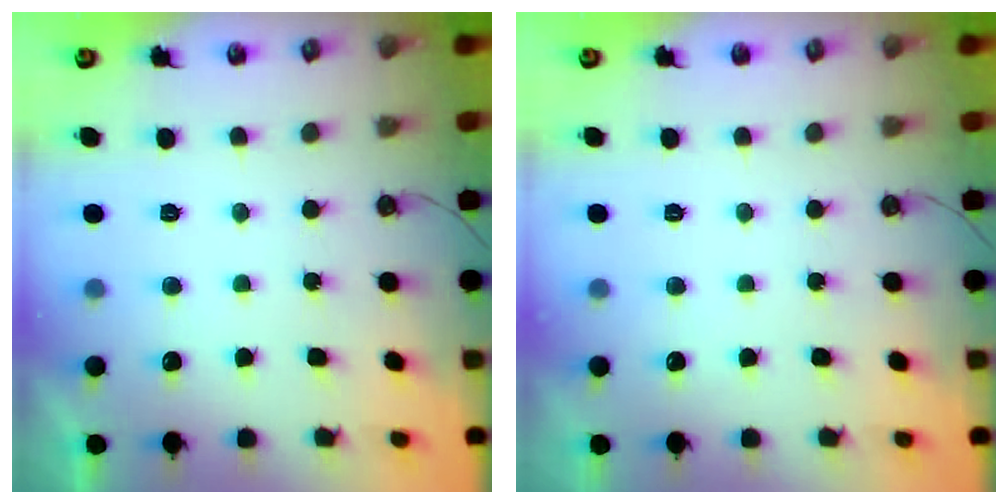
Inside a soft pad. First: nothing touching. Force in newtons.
{"total": 0.0}